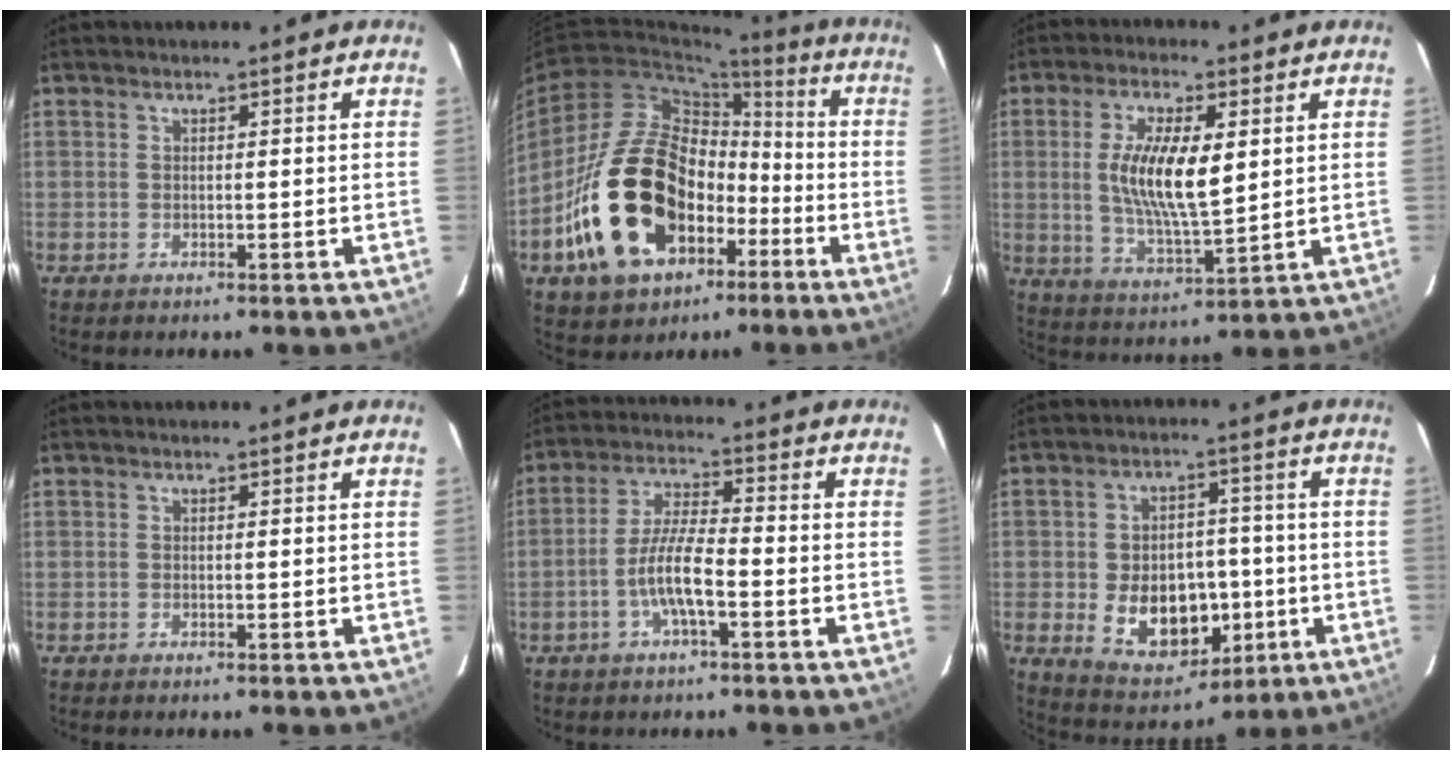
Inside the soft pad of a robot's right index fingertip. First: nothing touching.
{"total": 23.1, "force": [-8.8, 15.4, 14.8], "torque": [-0.301, 0.000, -0.125]}
{"total": 12.2, "force": [2.1, 4.1, 11.3], "torque": [-0.215, -0.004, 0.044]}
{"total": 0.0}
{"total": 7.4, "force": [-3.1, 1.2, 6.7], "torque": [-0.139, 0.007, -0.057]}
{"total": 13.4, "force": [-2.9, 9.4, 9.0], "torque": [-0.180, 0.006, -0.021]}